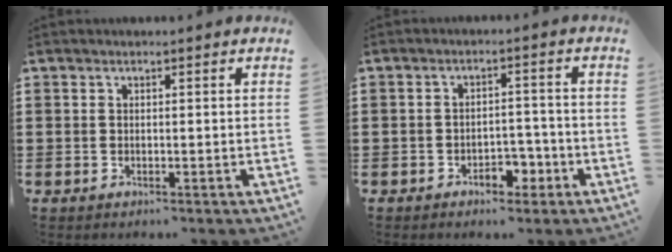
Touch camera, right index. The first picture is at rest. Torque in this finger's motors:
{"motor_torque": [0.04, -0.03, 0.23, 0.04]}